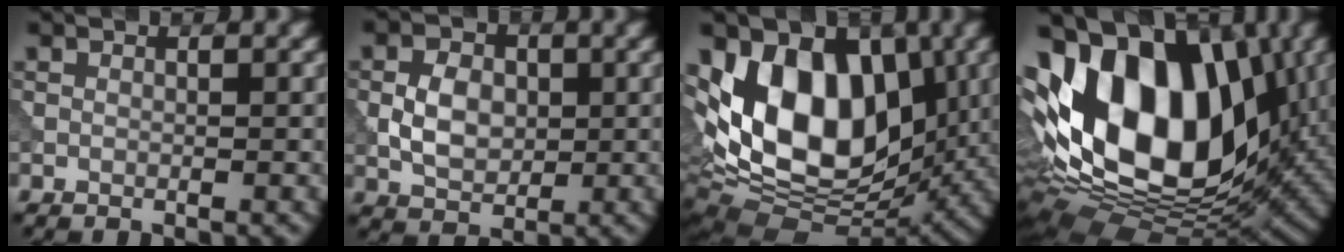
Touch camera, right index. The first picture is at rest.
{"total": 3.5, "force": [-0.1, 2.5, 2.4], "torque": [-0.043, 0.003, -0.005]}
{"total": 13.8, "force": [1.4, 8.8, 10.5], "torque": [-0.175, -0.004, 0.013]}
{"total": 17.5, "force": [3.4, 10.5, 13.5], "torque": [-0.237, 0.023, 0.045]}